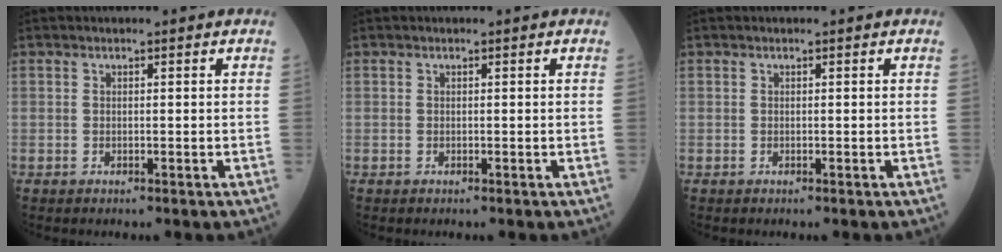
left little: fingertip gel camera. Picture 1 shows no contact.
{"total": 0.0}
{"total": 0.0}